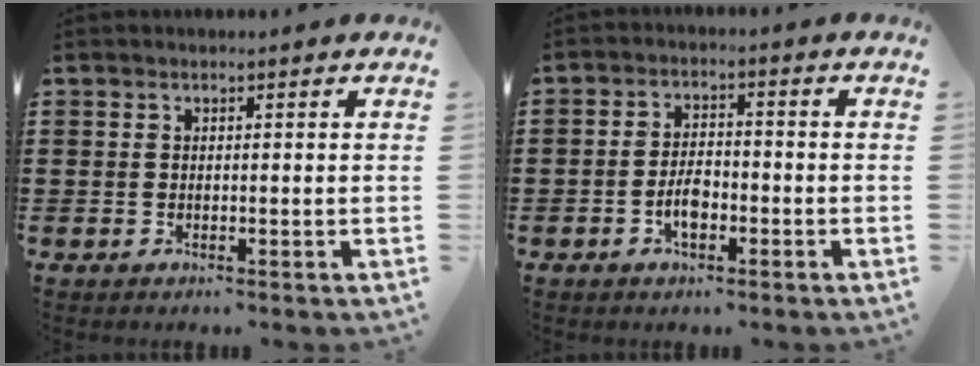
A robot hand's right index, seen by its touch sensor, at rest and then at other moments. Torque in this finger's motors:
{"motor_torque": [2.14, 0.00, 0.53, 0.13]}